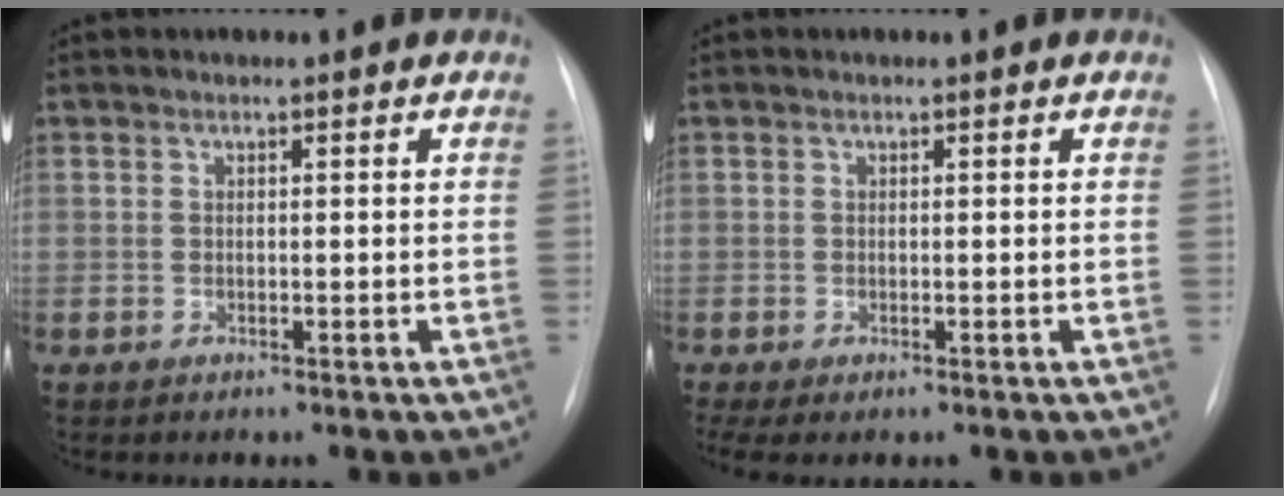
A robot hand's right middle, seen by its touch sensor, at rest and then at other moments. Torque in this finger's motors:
{"motor_torque": [0.97, -0.94, 0.21, 0.07]}